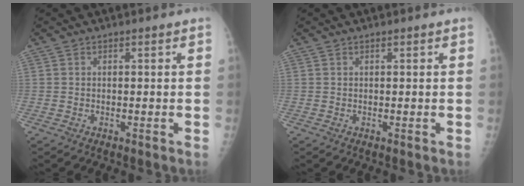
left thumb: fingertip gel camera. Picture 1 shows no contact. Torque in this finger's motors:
{"motor_torque": [-0.23, -0.05, 0.13, 0.04, -0.01]}